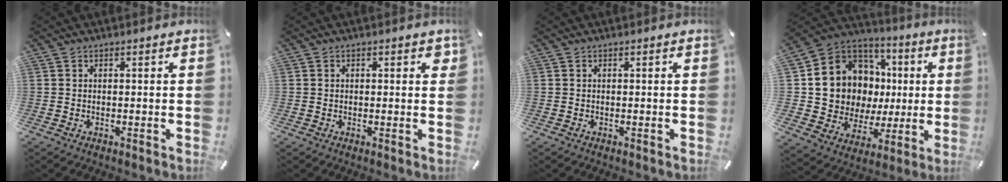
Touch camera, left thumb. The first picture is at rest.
{"total": 1.4, "force": [0.4, 1.0, 0.9], "torque": [-0.002, 0.001, 0.001]}
{"total": 0.0}
{"total": 12.2, "force": [1.8, 11.6, 3.2], "torque": [-0.053, -0.040, 0.054]}